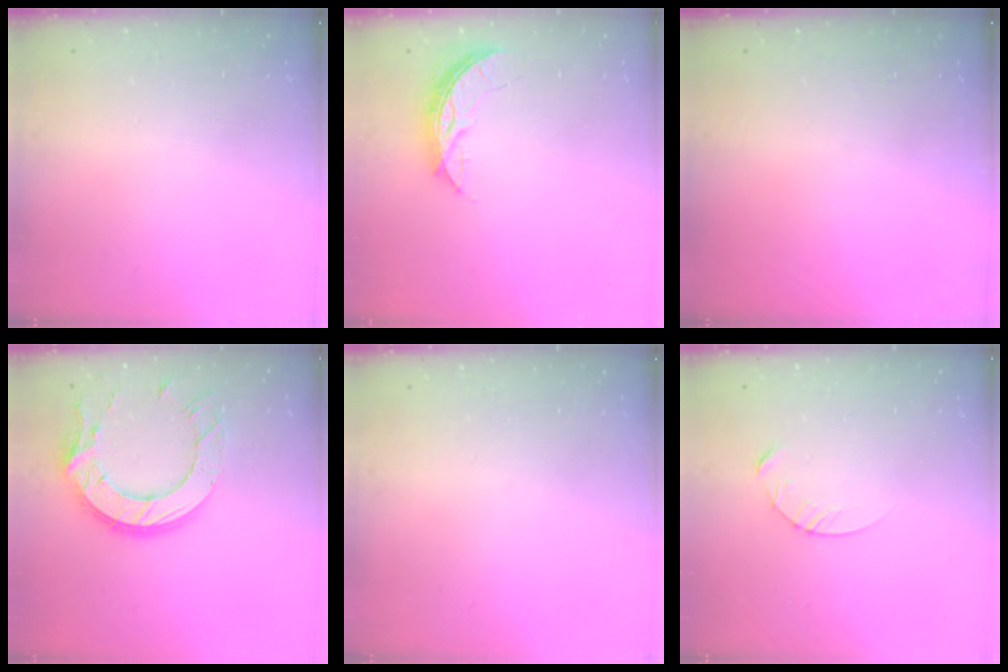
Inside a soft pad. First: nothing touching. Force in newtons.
{"total": 6.1, "press": 6.1, "slide": 0.4}
{"total": 0.0}
{"total": 15.9, "press": 15.9, "slide": 1.0}
{"total": 0.0}
{"total": 4.6, "press": 4.5, "slide": 0.5}